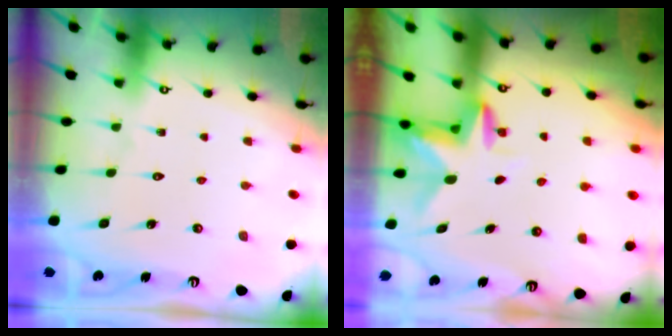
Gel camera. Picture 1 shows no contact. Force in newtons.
{"total": 3.1, "press": 3.1, "slide": 0.4}